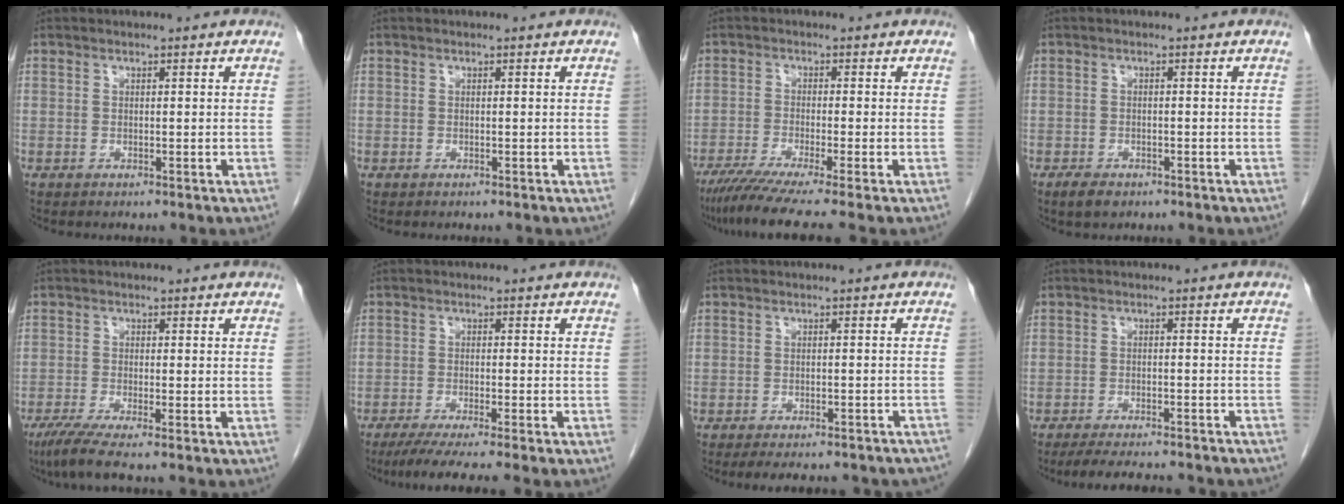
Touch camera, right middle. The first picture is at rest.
{"total": 0.0}
{"total": 9.4, "force": [-7.3, -1.2, 5.7], "torque": [-0.081, -0.030, -0.118]}
{"total": 2.3, "force": [-1.6, 1.1, 1.2], "torque": [-0.027, -0.001, -0.020]}
{"total": 4.8, "force": [-3.5, -0.4, 3.3], "torque": [-0.062, -0.016, -0.068]}
{"total": 8.3, "force": [-6.6, -0.9, 4.9], "torque": [-0.060, -0.021, -0.102]}
{"total": 15.1, "force": [-13.4, 3.6, 5.8], "torque": [-0.091, 0.001, -0.151]}
{"total": 12.8, "force": [-11.4, 2.0, 5.6], "torque": [-0.078, -0.012, -0.147]}